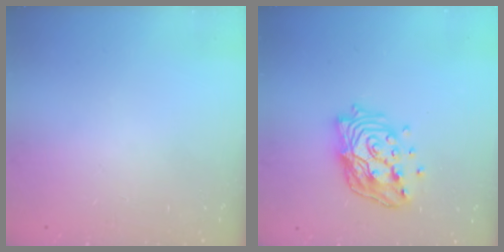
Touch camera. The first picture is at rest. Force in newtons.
{"total": 17.6, "press": 17.0, "slide": 4.2}